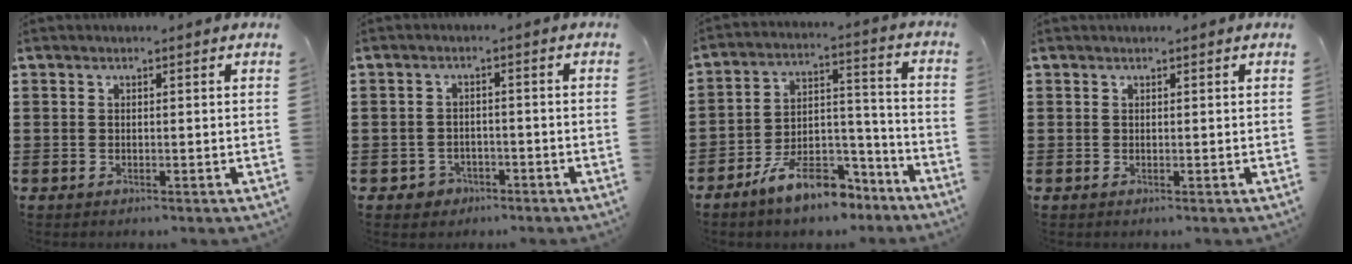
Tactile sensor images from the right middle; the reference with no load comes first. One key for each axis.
{"total": 2.1, "fx": -1.7, "fy": 1.3, "fz": 0.2, "tx": -0.011, "ty": 0.001, "tz": -0.038}
{"total": 10.1, "fx": -8.1, "fy": 3.5, "fz": 4.9, "tx": -0.083, "ty": 0.035, "tz": -0.152}
{"total": 0.0}